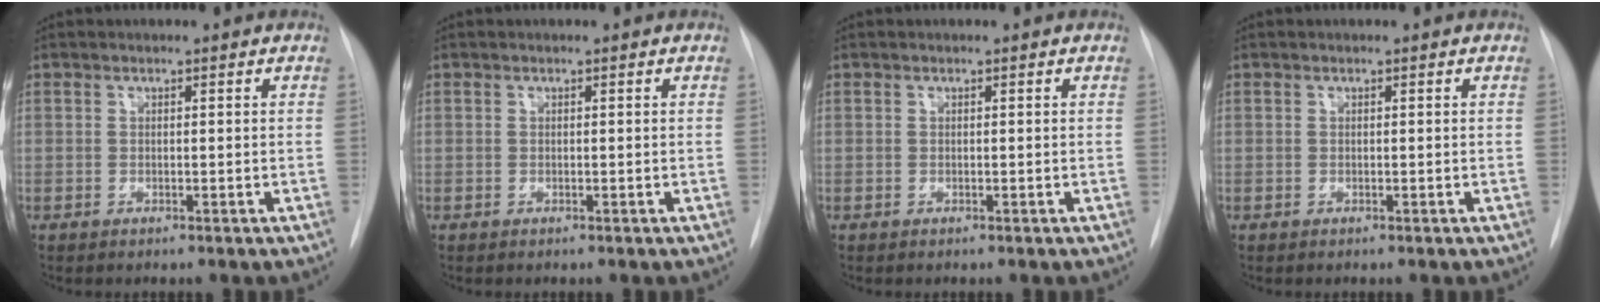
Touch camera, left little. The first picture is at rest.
{"total": 0.0}
{"total": 0.0}
{"total": 0.0}